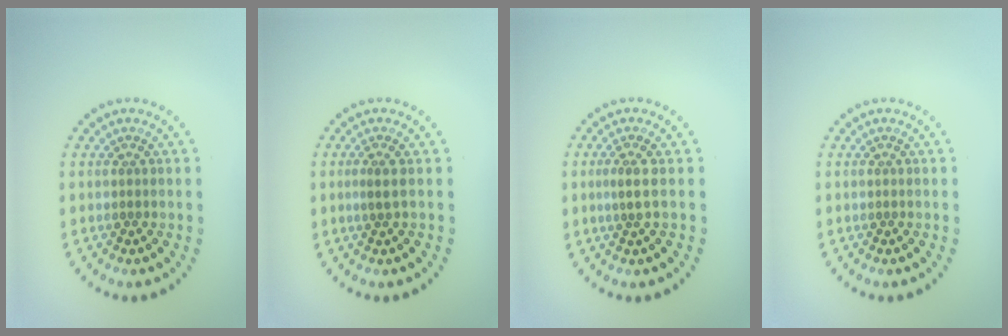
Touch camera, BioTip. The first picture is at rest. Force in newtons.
{"total": 1.3, "press": 1.0, "slide": 0.9}
{"total": 1.6, "press": 1.2, "slide": 1.1}
{"total": 0.0}